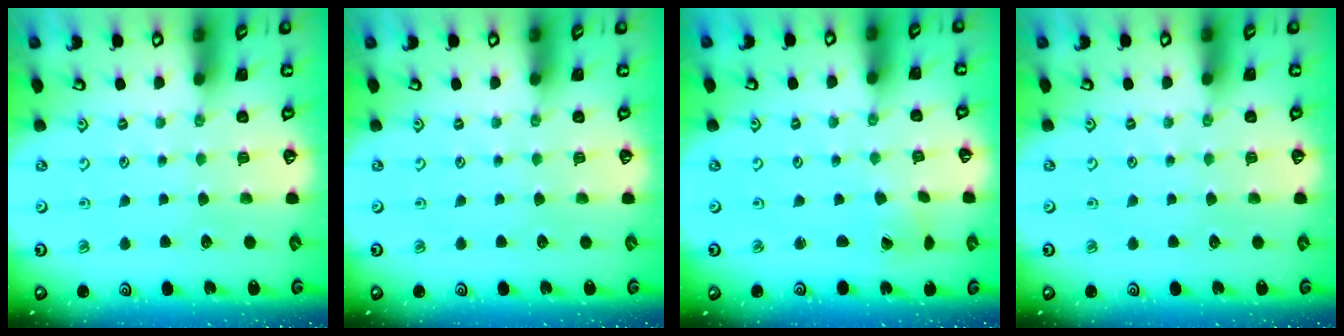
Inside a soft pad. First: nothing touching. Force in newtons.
{"total": 0.0}
{"total": 1.2, "press": 1.1, "slide": 0.4}
{"total": 0.0}